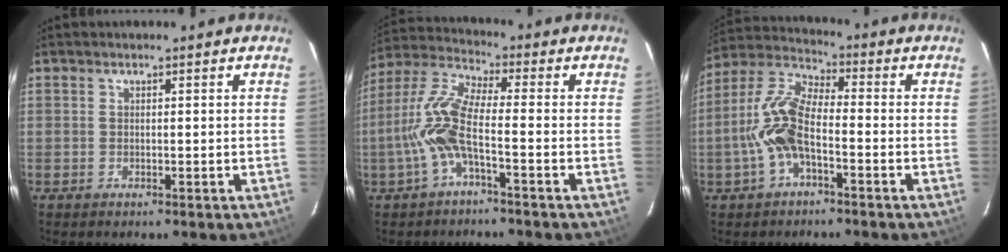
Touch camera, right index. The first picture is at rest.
{"total": 9.7, "force": [-2.9, 1.9, 9.1], "torque": [-0.213, 0.009, -0.059]}
{"total": 10.8, "force": [-3.1, 4.4, 9.3], "torque": [-0.206, 0.011, -0.064]}